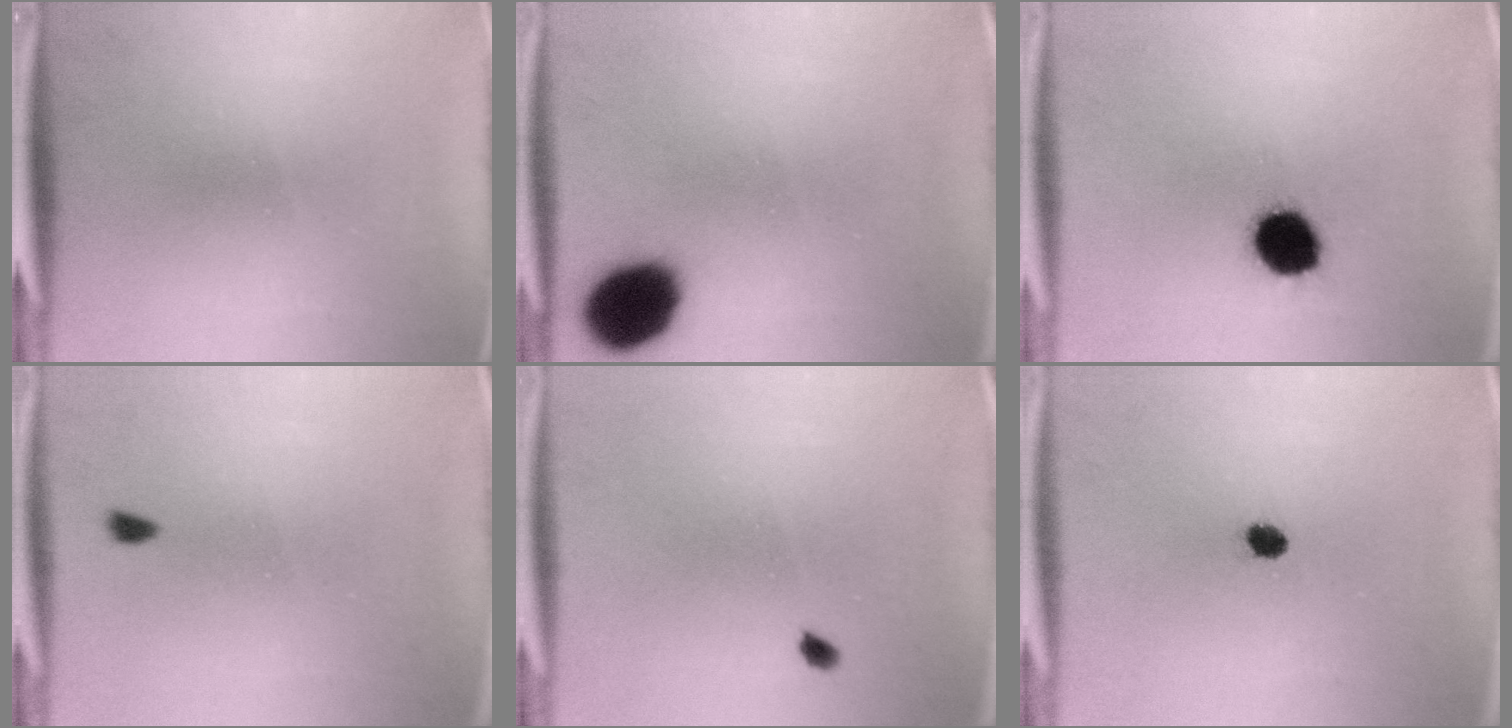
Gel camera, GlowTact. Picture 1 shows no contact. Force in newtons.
{"total": 14.8}
{"total": 11.4}
{"total": 1.1}
{"total": 1.1}
{"total": 2.4}